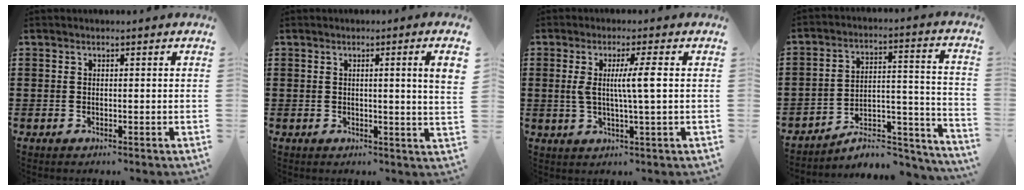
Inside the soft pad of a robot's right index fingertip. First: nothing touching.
{"total": 3.3, "force": [0.9, -0.6, 3.1], "torque": [-0.056, -0.007, 0.012]}
{"total": 5.7, "force": [0.6, 0.1, 5.7], "torque": [-0.107, -0.006, 0.005]}
{"total": 6.3, "force": [-5.4, 2.0, 2.7], "torque": [-0.040, 0.003, -0.102]}